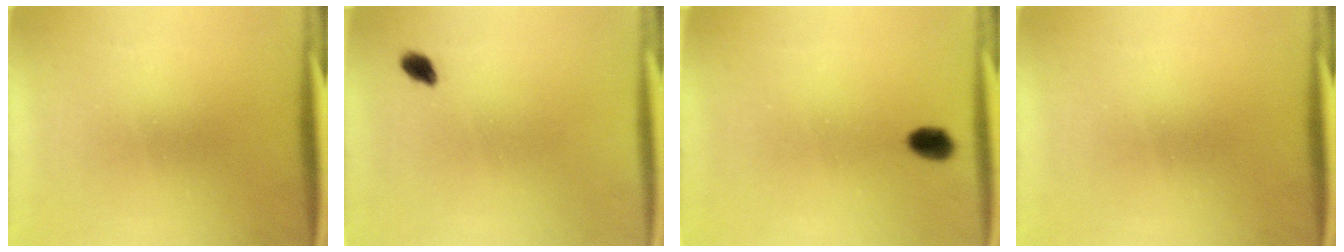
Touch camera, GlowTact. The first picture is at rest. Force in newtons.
{"total": 1.9}
{"total": 3.5}
{"total": 0.0}